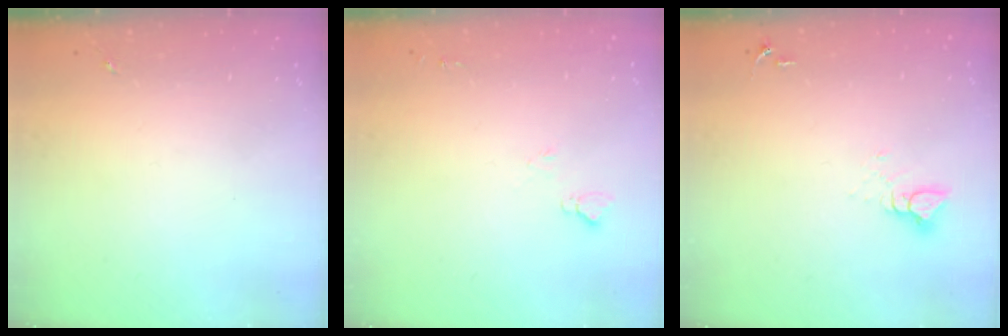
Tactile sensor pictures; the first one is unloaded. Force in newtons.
{"total": 4.9, "press": 4.9, "slide": 0.6}
{"total": 3.3, "press": 3.3, "slide": 0.3}